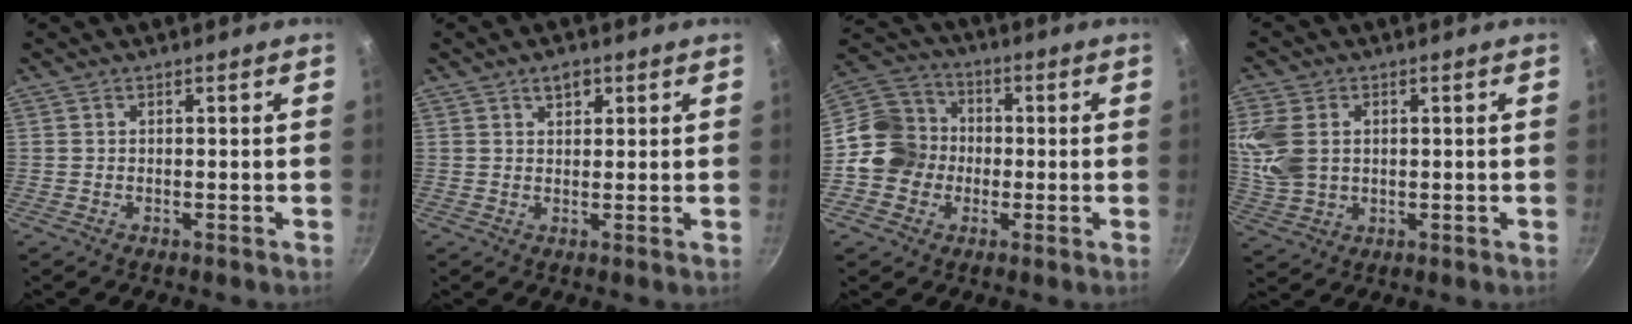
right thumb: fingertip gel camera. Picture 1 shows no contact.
{"total": 3.1, "force": [1.6, 1.9, 1.8], "torque": [-0.013, -0.005, 0.022]}
{"total": 11.9, "force": [-1.8, 10.8, 4.7], "torque": [-0.054, 0.034, -0.053]}
{"total": 9.4, "force": [1.7, 7.0, 6.1], "torque": [-0.122, -0.005, 0.038]}